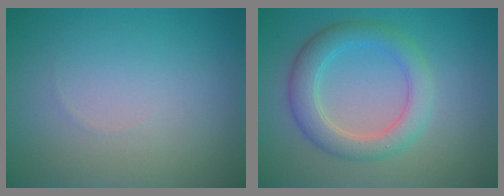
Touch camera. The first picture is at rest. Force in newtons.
{"total": 4.1, "press": 4.1, "slide": 0.3}